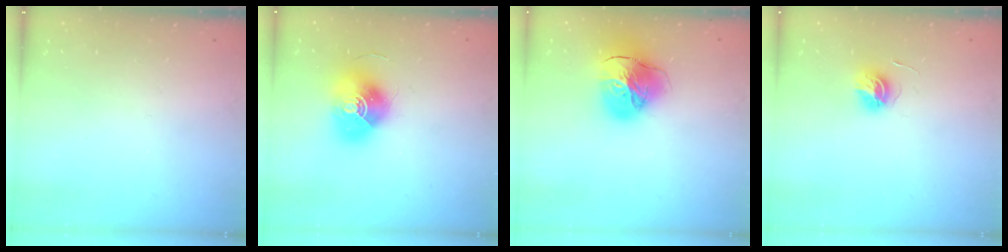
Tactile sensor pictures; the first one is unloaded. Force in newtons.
{"total": 16.2, "press": 16.2, "slide": 0.5}
{"total": 17.8, "press": 17.7, "slide": 2.1}
{"total": 5.6, "press": 5.6, "slide": 0.6}